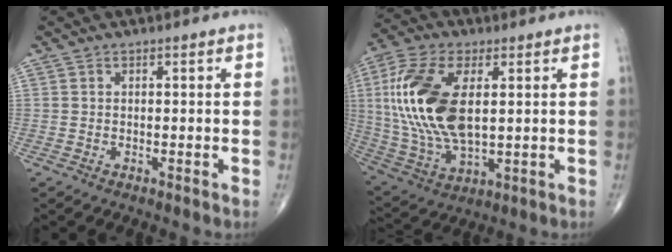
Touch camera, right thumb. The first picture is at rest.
{"total": 20.0, "force": [3.2, 10.2, 16.9], "torque": [-0.362, -0.011, 0.063]}